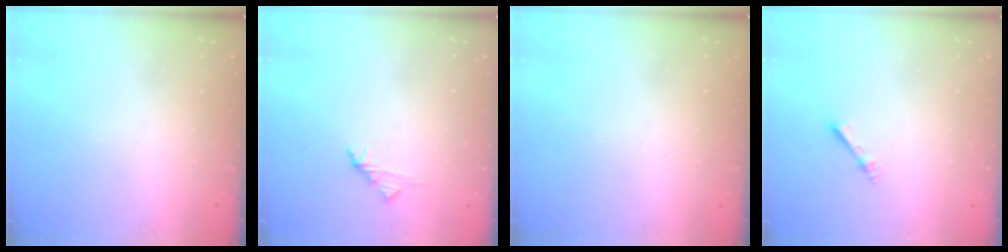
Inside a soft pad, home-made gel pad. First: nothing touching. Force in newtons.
{"total": 3.3, "press": 3.2, "slide": 0.8}
{"total": 0.0}
{"total": 3.7, "press": 3.7, "slide": 0.5}